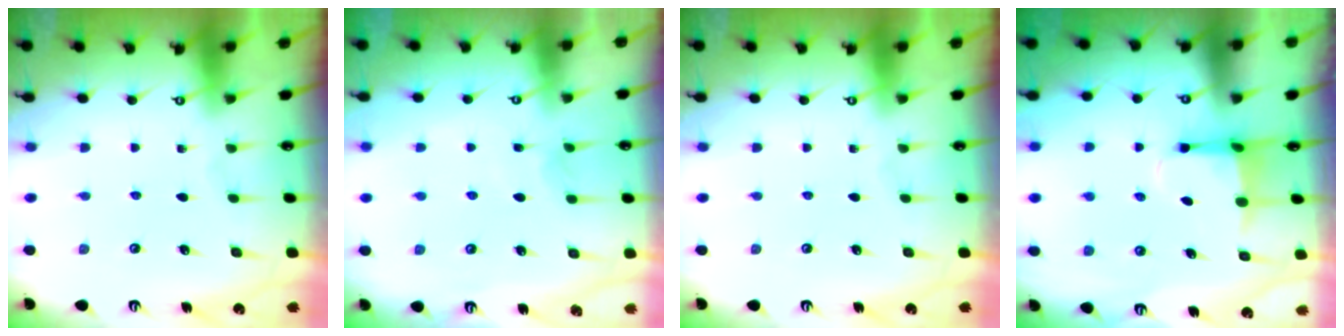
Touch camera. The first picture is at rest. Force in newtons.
{"total": 4.7, "press": 4.6, "slide": 0.6}
{"total": 0.0}
{"total": 4.4, "press": 4.3, "slide": 1.2}